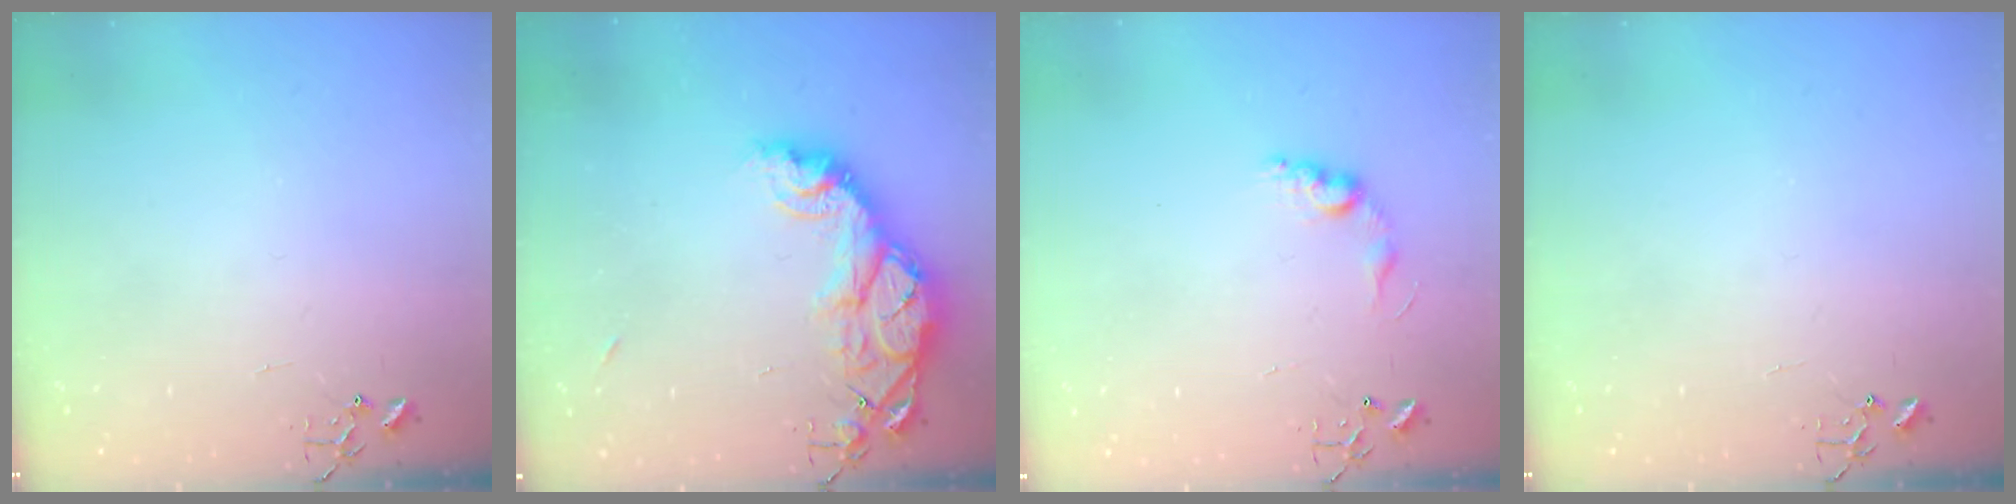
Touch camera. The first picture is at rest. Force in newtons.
{"total": 15.7, "press": 15.7, "slide": 1.4}
{"total": 8.6, "press": 8.6, "slide": 0.4}
{"total": 0.0}